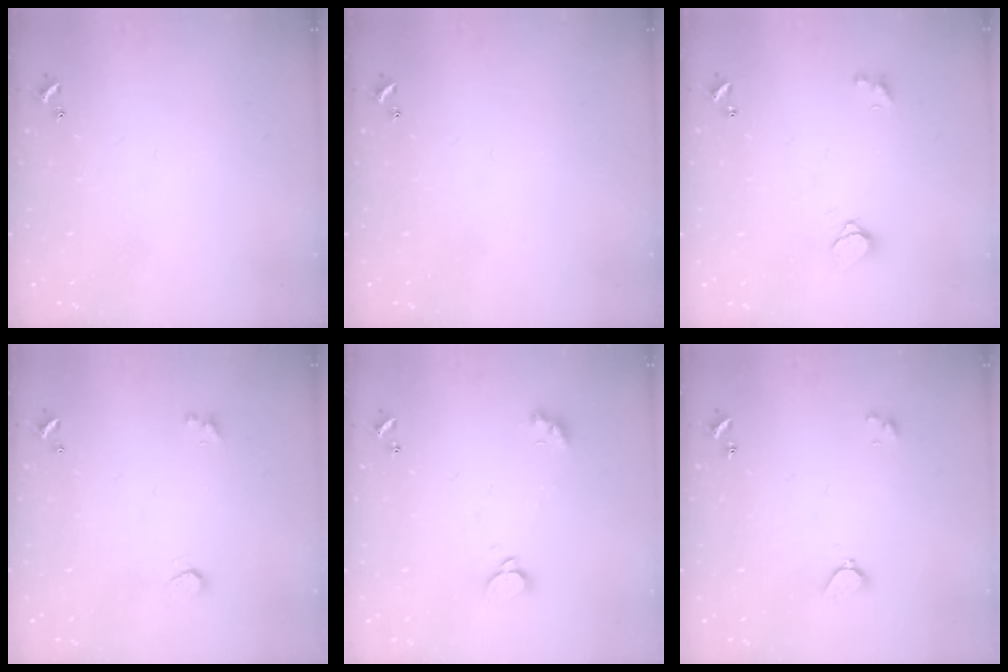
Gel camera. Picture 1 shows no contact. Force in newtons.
{"total": 0.0}
{"total": 1.6, "press": 1.5, "slide": 0.5}
{"total": 0.9, "press": 0.8, "slide": 0.4}
{"total": 2.1, "press": 2.1, "slide": 0.3}
{"total": 2.1, "press": 2.0, "slide": 0.5}